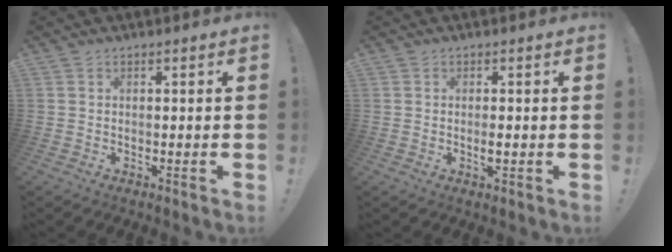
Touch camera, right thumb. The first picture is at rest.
{"total": 1.7, "force": [-0.5, 1.1, 1.1], "torque": [-0.016, 0.001, -0.007]}